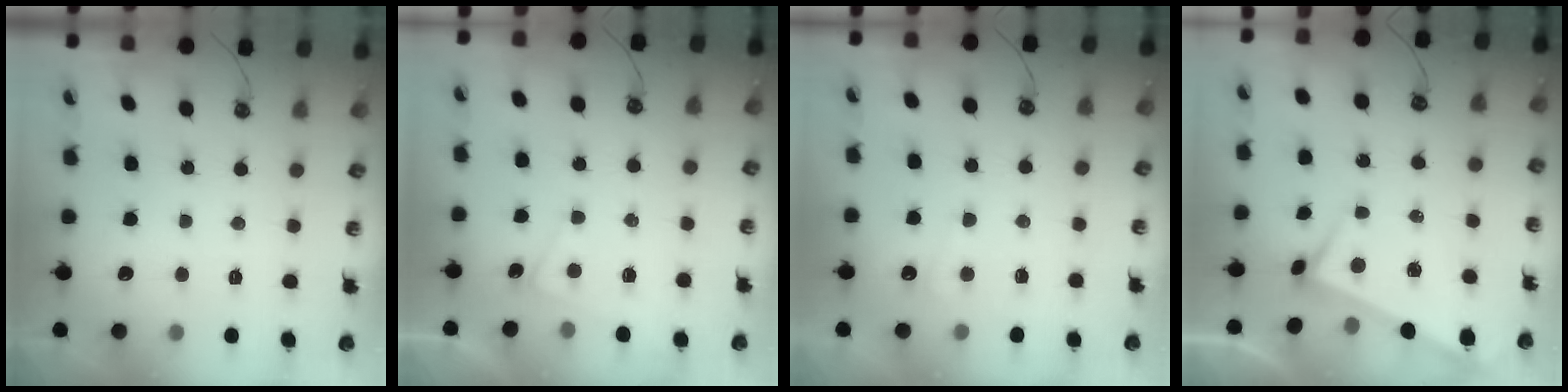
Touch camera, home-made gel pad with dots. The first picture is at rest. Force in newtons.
{"total": 2.1, "press": 2.0, "slide": 0.3}
{"total": 2.1, "press": 2.0, "slide": 0.5}
{"total": 3.9, "press": 3.9, "slide": 0.1}